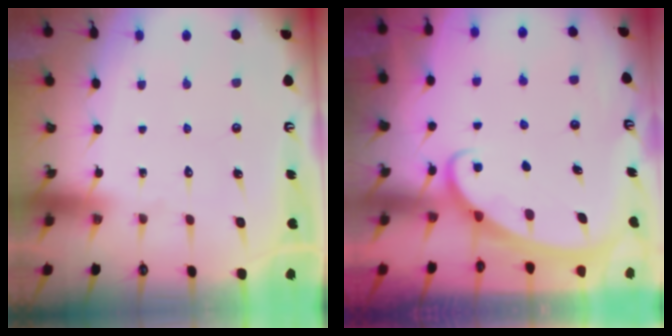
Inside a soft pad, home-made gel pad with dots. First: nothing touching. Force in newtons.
{"total": 2.2, "press": 2.2, "slide": 0.4}